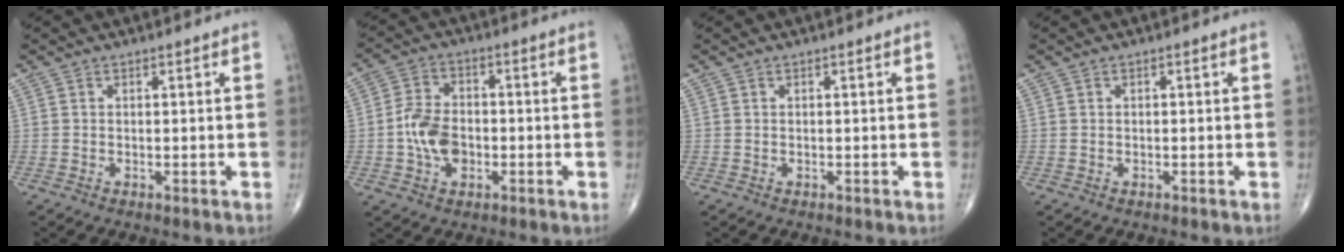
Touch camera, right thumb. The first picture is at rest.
{"total": 8.1, "force": [-1.6, 5.5, 5.7], "torque": [-0.096, 0.015, -0.036]}
{"total": 0.0}
{"total": 0.0}